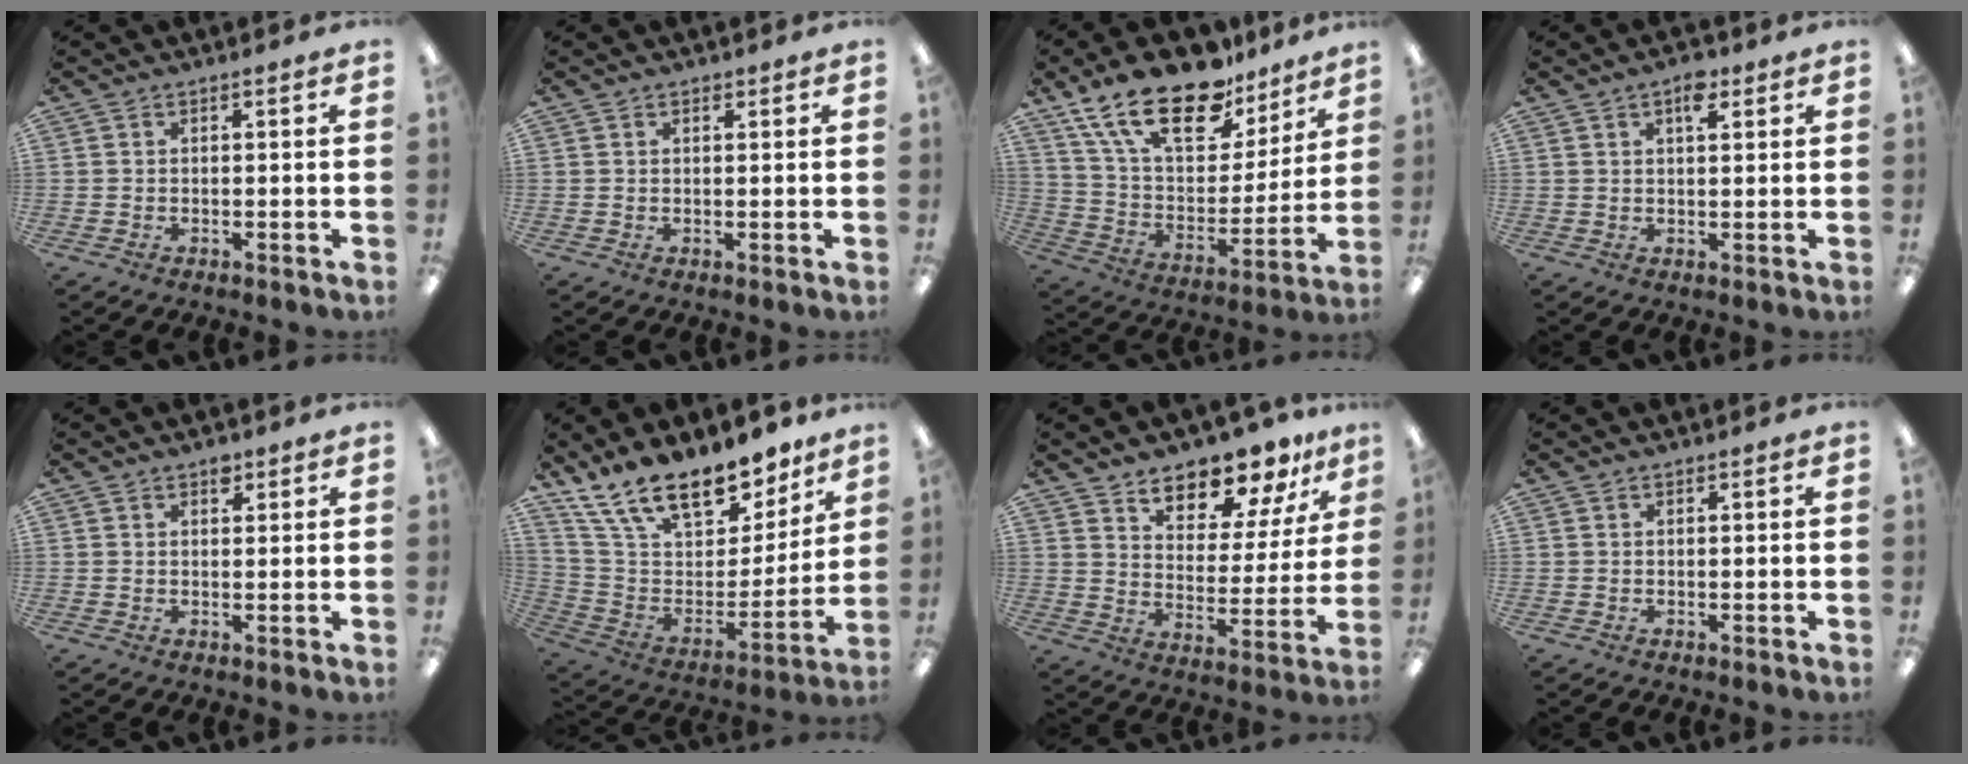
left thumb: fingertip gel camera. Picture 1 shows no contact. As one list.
[{"total": 0.8, "force": [0.6, 0.4, 0.2], "torque": [0.003, -0.003, 0.010]}, {"total": 22.7, "force": [15.8, 10.2, 12.6], "torque": [-0.230, -0.093, 0.282]}, {"total": 4.8, "force": [2.7, 2.0, 3.4], "torque": [-0.049, -0.004, 0.042]}, {"total": 2.3, "force": [1.5, 1.4, 1.0], "torque": [-0.004, -0.003, 0.024]}, {"total": 20.1, "force": [15.2, 8.9, 9.6], "torque": [-0.177, -0.106, 0.278]}, {"total": 11.4, "force": [10.4, 3.8, 2.9], "torque": [-0.046, -0.087, 0.190]}, {"total": 0.0}]